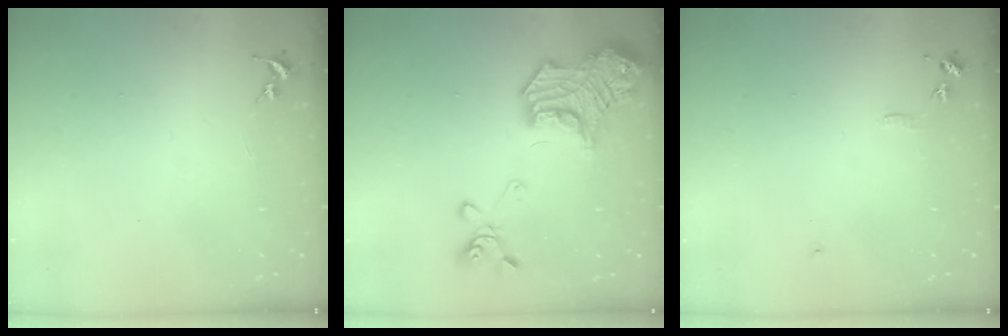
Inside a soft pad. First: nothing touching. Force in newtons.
{"total": 25.4, "press": 25.3, "slide": 2.3}
{"total": 5.0, "press": 4.9, "slide": 0.6}